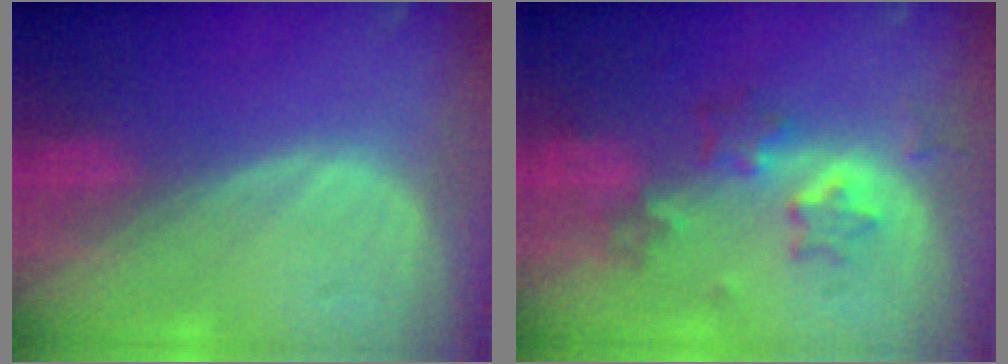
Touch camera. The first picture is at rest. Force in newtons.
{"total": 6.0, "press": 5.7, "slide": 1.8}